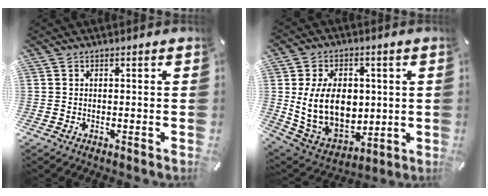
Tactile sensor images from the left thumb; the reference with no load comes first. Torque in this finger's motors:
{"motor_torque": [1.85, 1.86, 1.24, -0.80, 0.24]}